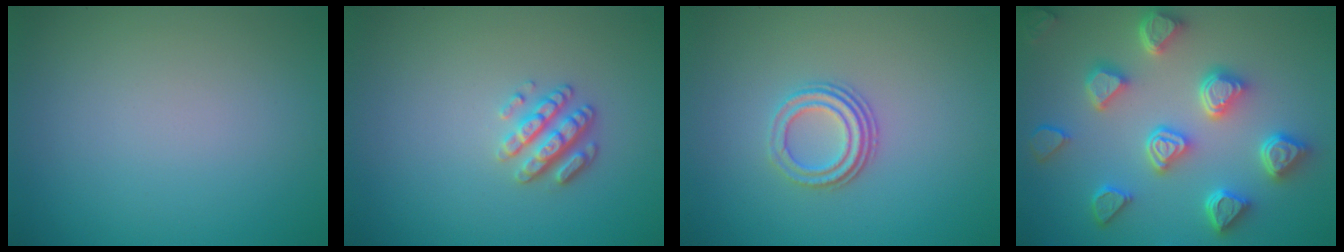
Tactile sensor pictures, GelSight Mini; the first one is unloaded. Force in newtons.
{"total": 2.8, "press": 2.5, "slide": 1.0}
{"total": 2.9, "press": 2.2, "slide": 1.9}
{"total": 6.9, "press": 5.8, "slide": 3.8}